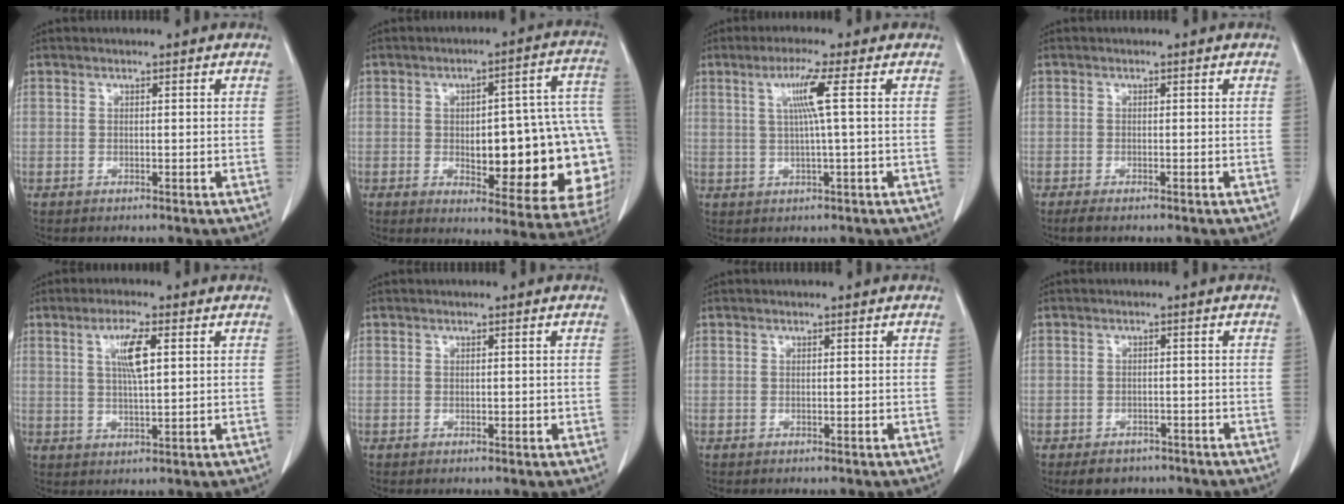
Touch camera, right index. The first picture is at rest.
{"total": 22.3, "force": [-3.1, 6.4, 21.1], "torque": [-0.183, 0.035, -0.016]}
{"total": 4.9, "force": [1.4, -1.6, 4.4], "torque": [-0.090, -0.003, 0.030]}
{"total": 2.0, "force": [-1.6, 0.3, 1.2], "torque": [-0.022, -0.006, -0.022]}
{"total": 5.5, "force": [1.7, 0.7, 5.2], "torque": [-0.097, 0.000, 0.033]}
{"total": 0.7, "force": [-0.2, 0.4, 0.5], "torque": [-0.003, 0.001, -0.005]}
{"total": 0.0}
{"total": 4.4, "force": [-3.3, 2.7, 0.9], "torque": [-0.011, 0.006, -0.044]}